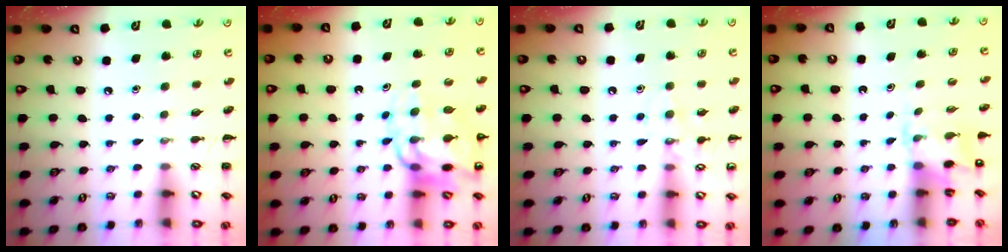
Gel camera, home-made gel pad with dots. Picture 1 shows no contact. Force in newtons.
{"total": 13.1, "press": 12.6, "slide": 3.5}
{"total": 8.2, "press": 8.1, "slide": 1.3}
{"total": 2.5, "press": 2.3, "slide": 1.0}